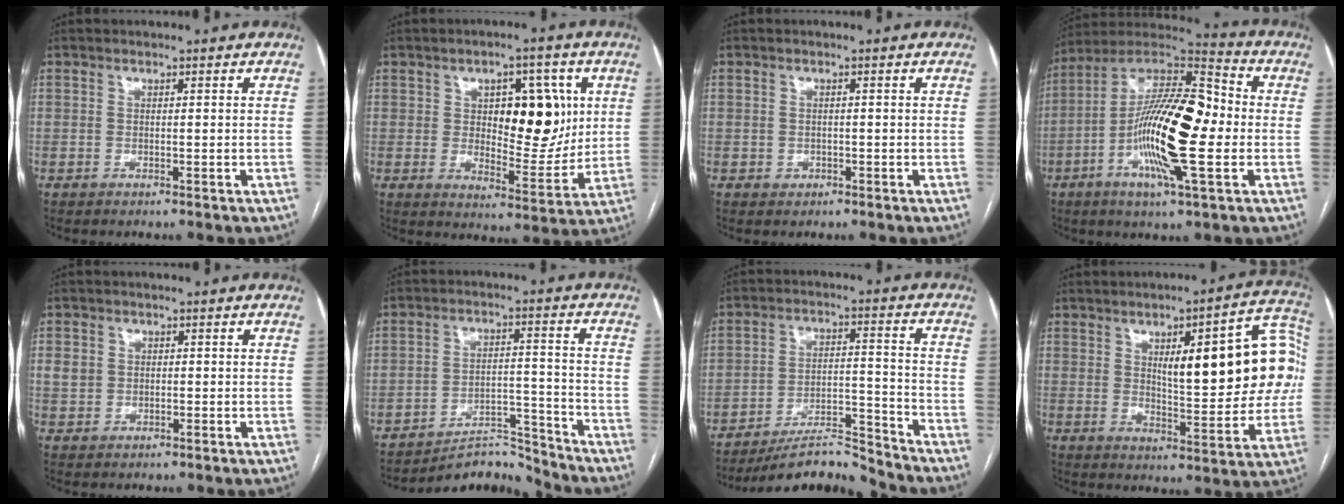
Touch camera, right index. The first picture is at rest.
{"total": 11.7, "force": [2.8, 5.4, 10.0], "torque": [-0.130, 0.012, 0.050]}
{"total": 1.2, "force": [-0.5, 1.1, 0.2], "torque": [0.000, 0.004, -0.005]}
{"total": 19.7, "force": [-2.6, 3.9, 19.1], "torque": [-0.348, 0.015, -0.052]}
{"total": 3.0, "force": [0.4, 2.7, 1.3], "torque": [-0.025, 0.016, 0.013]}
{"total": 7.3, "force": [-7.2, 0.9, -0.9], "torque": [0.022, 0.039, -0.117]}
{"total": 10.5, "force": [-10.3, 0.6, 2.1], "torque": [-0.029, 0.025, -0.178]}
{"total": 19.0, "force": [3.5, 5.3, 17.9], "torque": [-0.229, 0.030, 0.050]}